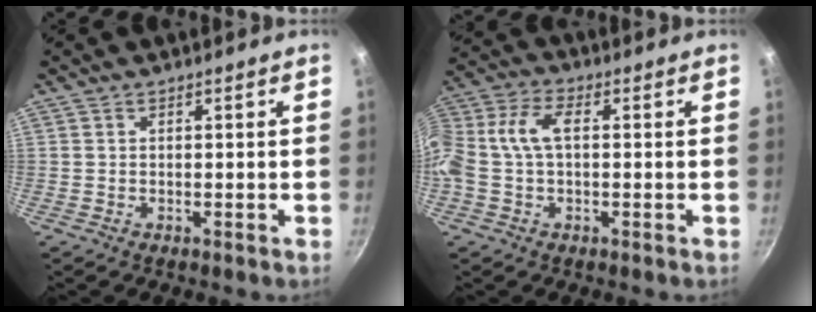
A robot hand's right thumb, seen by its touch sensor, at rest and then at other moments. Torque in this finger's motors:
{"motor_torque": [0.52, 0.52, 0.44, 0.29, 0.58]}